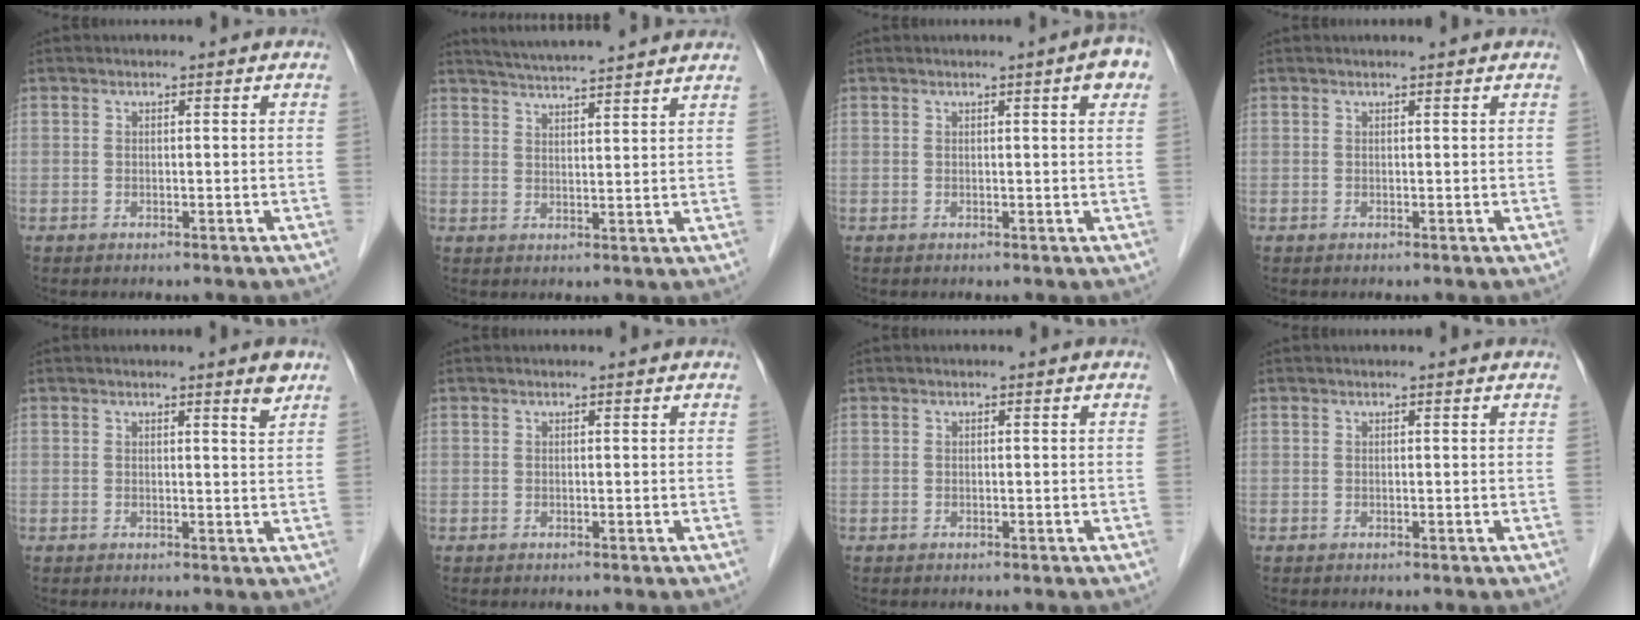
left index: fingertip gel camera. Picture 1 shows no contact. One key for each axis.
{"total": 12.0, "fx": 11.0, "fy": 0.2, "fz": 4.7, "tx": -0.076, "ty": 0.023, "tz": 0.153}
{"total": 3.6, "fx": 1.7, "fy": 0.5, "fz": 3.2, "tx": -0.029, "ty": 0.000, "tz": 0.018}
{"total": 1.5, "fx": 1.3, "fy": 0.4, "fz": 0.5, "tx": 0.001, "ty": 0.009, "tz": 0.019}
{"total": 2.4, "fx": 1.8, "fy": 0.0, "fz": 1.7, "tx": -0.020, "ty": -0.012, "tz": 0.024}
{"total": 0.6, "fx": 0.5, "fy": 0.3, "fz": 0.1, "tx": 0.001, "ty": 0.004, "tz": 0.008}
{"total": 0.0}
{"total": 1.1, "fx": 1.0, "fy": 0.3, "fz": 0.4, "tx": 0.000, "ty": 0.012, "tz": 0.015}